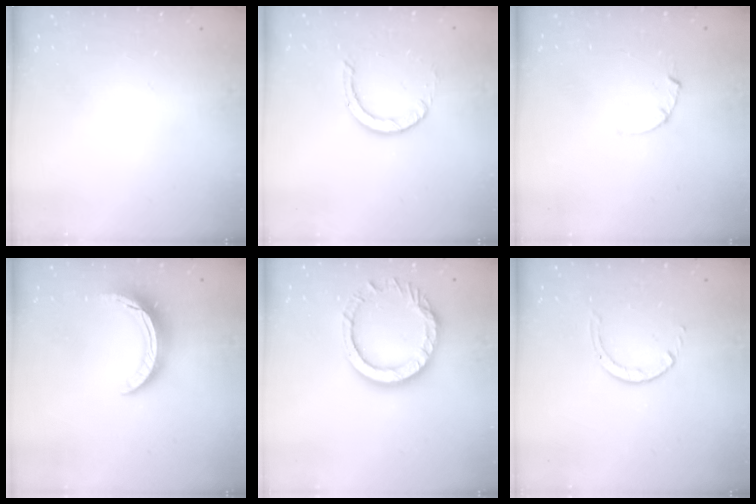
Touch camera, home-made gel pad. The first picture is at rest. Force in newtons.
{"total": 2.9, "press": 2.9, "slide": 0.2}
{"total": 2.5, "press": 2.5, "slide": 0.3}
{"total": 9.9, "press": 9.9, "slide": 0.7}
{"total": 12.3, "press": 12.3, "slide": 0.8}
{"total": 1.4, "press": 1.4, "slide": 0.1}